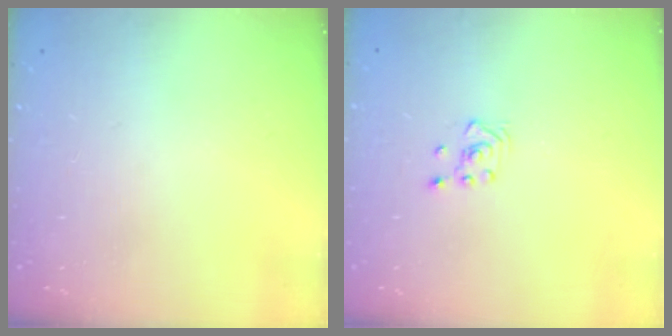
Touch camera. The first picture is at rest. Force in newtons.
{"total": 2.8, "press": 2.6, "slide": 1.0}